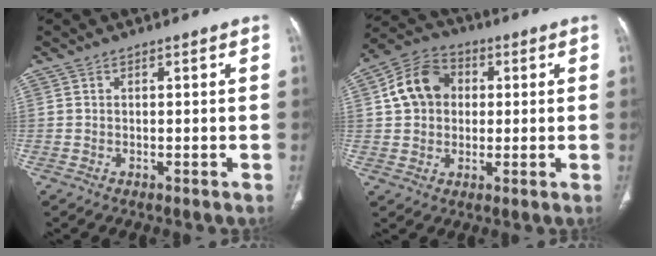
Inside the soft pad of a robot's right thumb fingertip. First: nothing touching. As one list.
[{"total": 10.8, "force": [1.8, 8.8, 6.1], "torque": [-0.094, 0.018, 0.019]}]